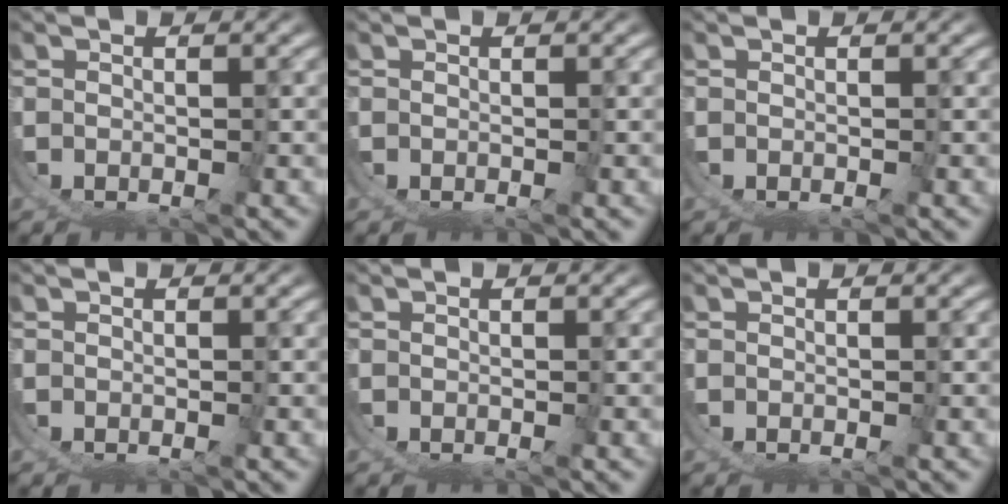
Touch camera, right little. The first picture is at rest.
{"total": 0.0}
{"total": 0.0}
{"total": 0.0}
{"total": 0.0}
{"total": 0.0}